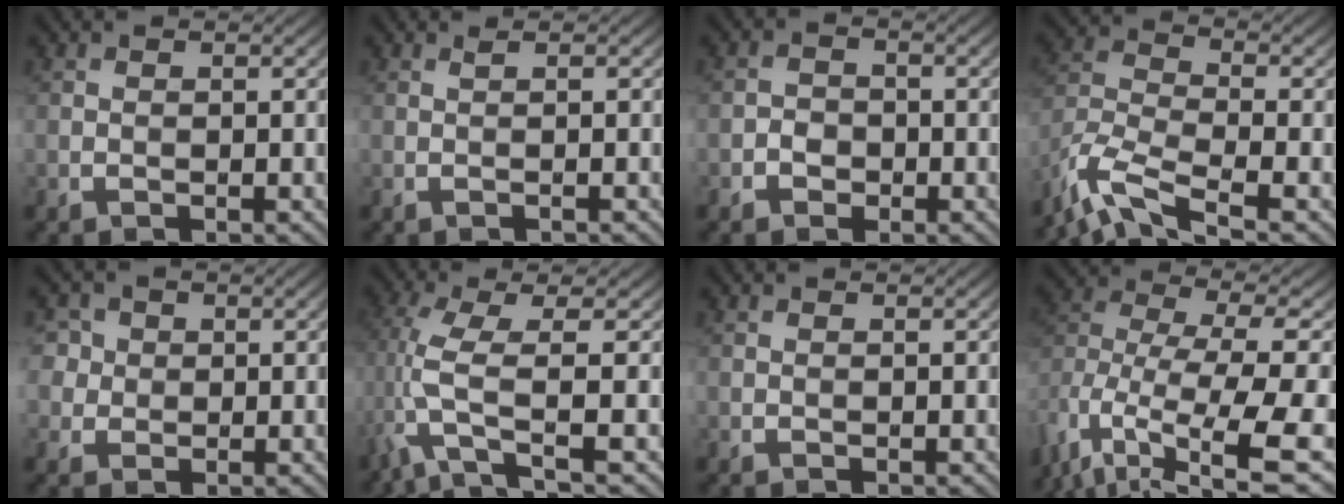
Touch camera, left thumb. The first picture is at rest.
{"total": 1.1, "force": [0.4, -0.1, 1.0], "torque": [-0.016, 0.007, -0.002]}
{"total": 1.7, "force": [-0.9, 1.4, 0.3], "torque": [-0.002, 0.003, -0.020]}
{"total": 8.7, "force": [-6.5, 2.4, 5.3], "torque": [-0.120, -0.010, -0.143]}
{"total": 3.1, "force": [1.1, 2.9, 0.1], "torque": [-0.014, 0.001, 0.012]}
{"total": 5.9, "force": [-0.7, 1.0, 5.8], "torque": [-0.132, 0.010, -0.032]}
{"total": 0.0}
{"total": 13.1, "force": [-6.3, 5.2, 10.2], "torque": [-0.231, -0.006, -0.075]}